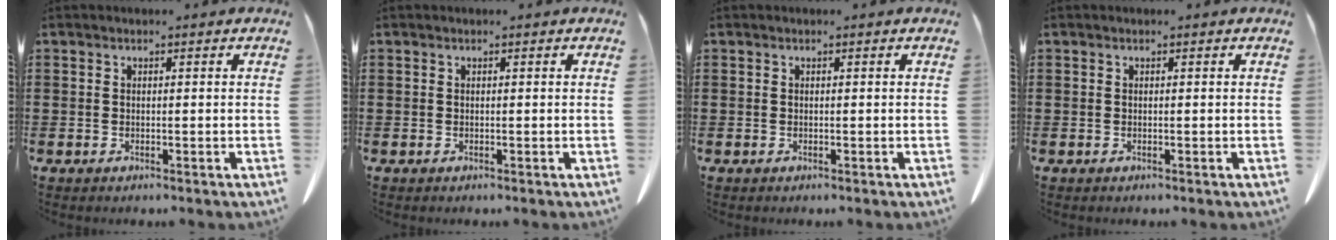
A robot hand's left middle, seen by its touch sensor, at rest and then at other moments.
{"total": 0.0}
{"total": 0.0}
{"total": 0.0}